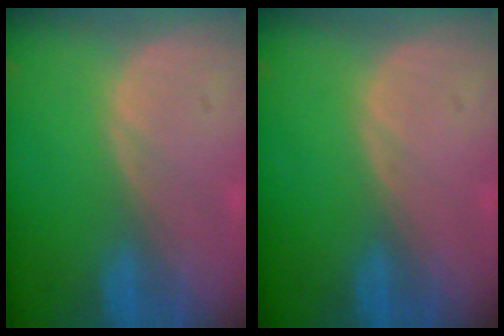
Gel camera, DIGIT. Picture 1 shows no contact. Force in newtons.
{"total": 0.0}